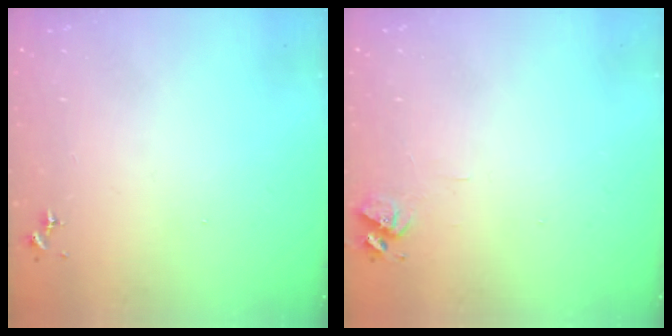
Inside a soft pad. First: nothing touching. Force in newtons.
{"total": 6.4, "press": 6.4, "slide": 0.8}